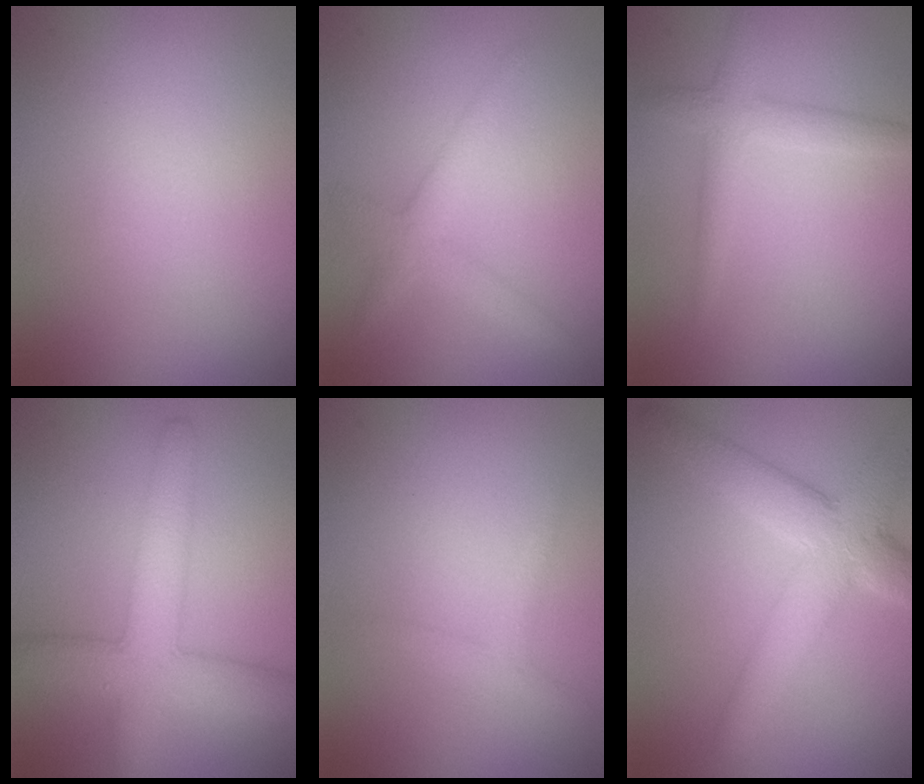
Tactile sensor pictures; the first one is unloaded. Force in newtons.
{"total": 2.4, "press": 2.4, "slide": 0.2}
{"total": 1.8, "press": 1.8, "slide": 0.1}
{"total": 6.2, "press": 6.2, "slide": 0.3}
{"total": 1.3, "press": 1.3, "slide": 0.1}
{"total": 6.1, "press": 6.1, "slide": 0.4}